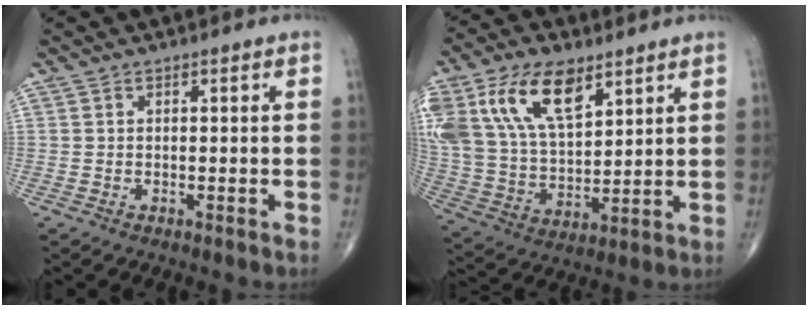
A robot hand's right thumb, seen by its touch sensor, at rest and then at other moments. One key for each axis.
{"total": 21.3, "fx": 10.2, "fy": 11.3, "fz": 14.9, "tx": -0.303, "ty": -0.012, "tz": 0.198}